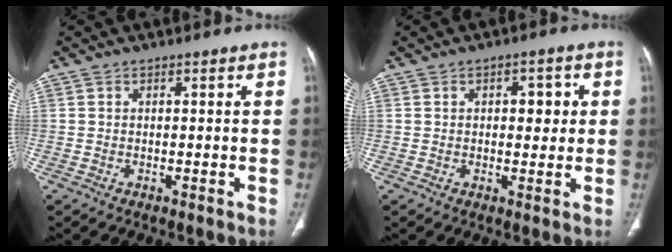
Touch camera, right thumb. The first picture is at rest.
{"total": 4.6, "force": [1.0, 2.5, 3.7], "torque": [-0.033, -0.001, 0.013]}